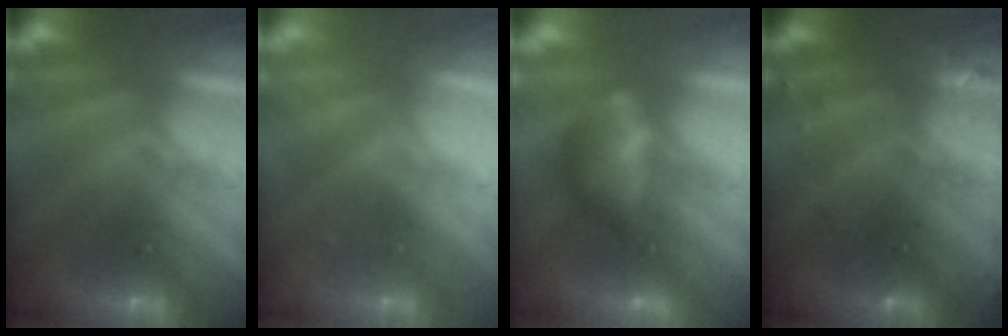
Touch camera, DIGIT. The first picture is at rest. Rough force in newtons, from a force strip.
{"total": 2.0}
{"total": 7.5}
{"total": 2.9}